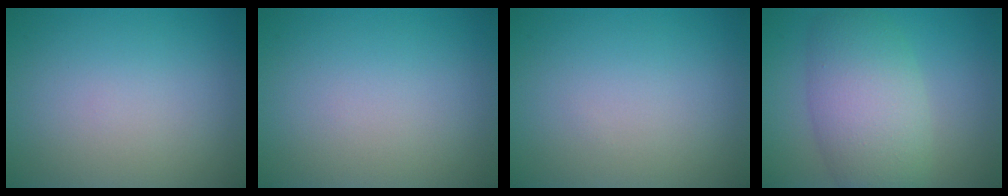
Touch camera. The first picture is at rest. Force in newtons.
{"total": 0.0}
{"total": 0.0}
{"total": 7.0, "press": 7.0, "slide": 0.1}